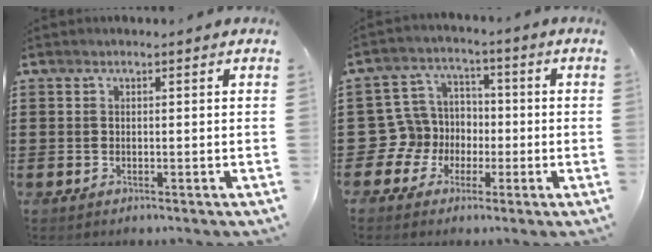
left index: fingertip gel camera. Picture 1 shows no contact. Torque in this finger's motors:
{"motor_torque": [-0.12, 0.22, -0.01, -0.04]}